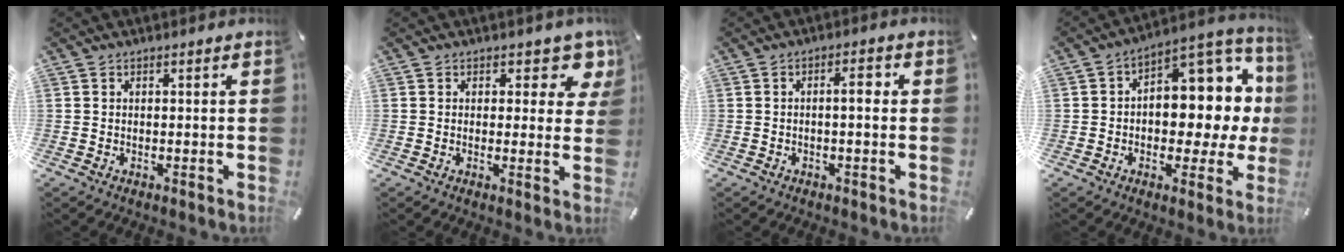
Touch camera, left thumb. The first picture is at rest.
{"total": 6.3, "force": [3.4, 3.7, 3.8], "torque": [-0.019, -0.023, 0.049]}
{"total": 4.0, "force": [0.1, 1.2, 3.8], "torque": [-0.066, 0.009, -0.005]}
{"total": 11.6, "force": [2.0, 8.0, 8.2], "torque": [-0.084, -0.040, 0.036]}